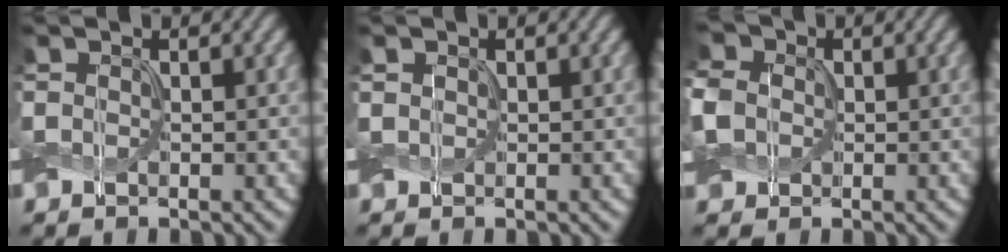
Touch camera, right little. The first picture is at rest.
{"total": 0.5, "force": [0.2, 0.5, 0.1], "torque": [-0.003, 0.001, 0.003]}
{"total": 5.6, "force": [0.2, 4.8, 3.0], "torque": [-0.090, 0.017, -0.012]}